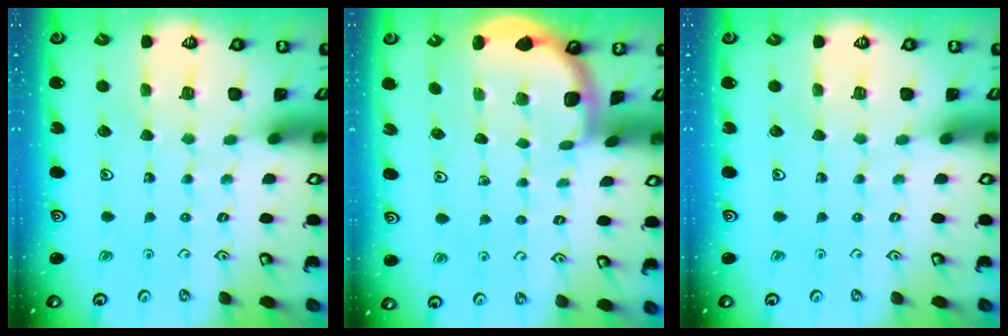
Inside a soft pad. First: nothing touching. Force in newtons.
{"total": 1.9, "press": 1.9, "slide": 0.0}
{"total": 0.0}